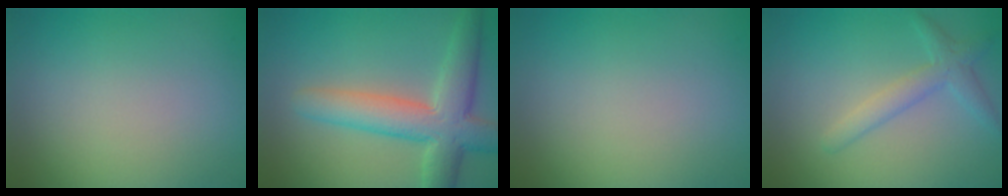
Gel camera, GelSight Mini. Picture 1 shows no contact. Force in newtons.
{"total": 7.0, "press": 7.0, "slide": 0.4}
{"total": 0.0}
{"total": 2.6, "press": 2.6, "slide": 0.1}